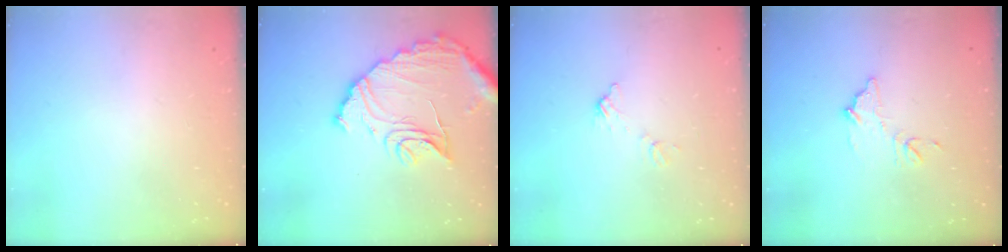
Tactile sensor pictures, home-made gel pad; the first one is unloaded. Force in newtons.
{"total": 14.9, "press": 14.8, "slide": 1.2}
{"total": 6.8, "press": 6.7, "slide": 0.4}
{"total": 9.4, "press": 9.4, "slide": 0.5}